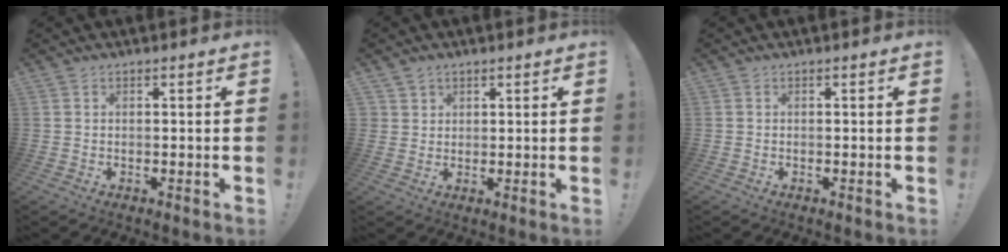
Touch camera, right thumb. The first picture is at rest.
{"total": 2.6, "force": [1.6, 2.1, 0.1], "torque": [-0.002, -0.007, 0.030]}
{"total": 0.0}